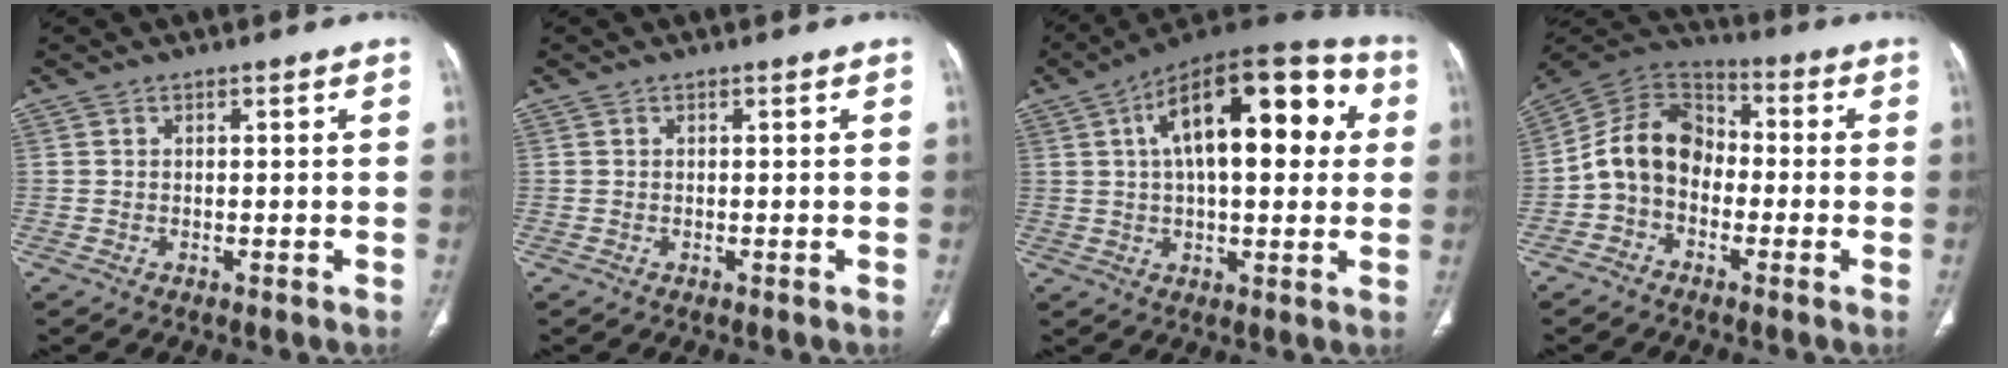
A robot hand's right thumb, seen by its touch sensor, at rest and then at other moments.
{"total": 0.0}
{"total": 22.7, "force": [5.5, 10.1, 19.5], "torque": [-0.274, 0.028, 0.074]}
{"total": 11.6, "force": [-2.2, 8.9, 7.1], "torque": [-0.114, 0.048, -0.056]}